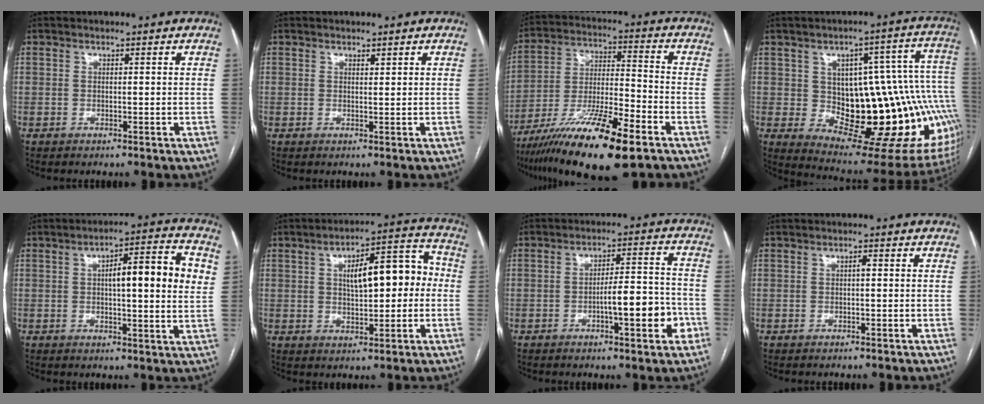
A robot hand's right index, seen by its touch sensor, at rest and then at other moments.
{"total": 3.0, "force": [2.6, 0.8, 1.1], "torque": [-0.021, -0.013, 0.049]}
{"total": 18.3, "force": [-11.3, 2.5, 14.1], "torque": [-0.256, -0.034, -0.200]}
{"total": 23.9, "force": [-1.8, 8.3, 22.3], "torque": [-0.186, 0.046, 0.002]}
{"total": 12.4, "force": [2.8, 2.3, 11.8], "torque": [-0.167, 0.024, 0.036]}
{"total": 12.2, "force": [1.2, 4.4, 11.3], "torque": [-0.165, 0.041, 0.022]}
{"total": 9.0, "force": [-3.0, 1.8, 8.3], "torque": [-0.123, 0.016, -0.042]}
{"total": 0.9, "force": [0.2, 0.3, 0.8], "torque": [-0.014, 0.002, 0.002]}